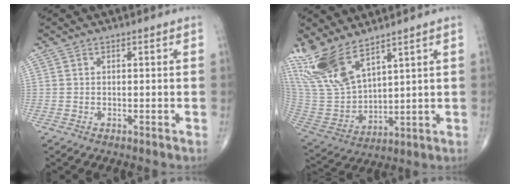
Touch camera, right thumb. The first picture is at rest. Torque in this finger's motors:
{"motor_torque": [-1.21, 1.94, 1.40, 1.34, 0.20]}